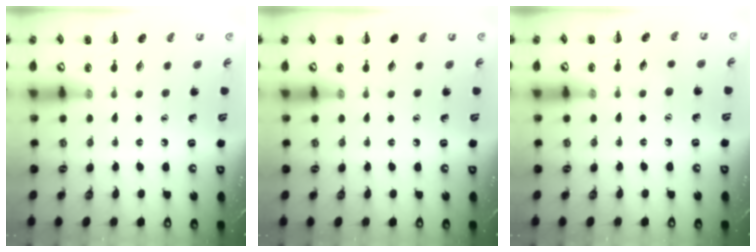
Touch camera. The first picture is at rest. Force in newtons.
{"total": 0.0}
{"total": 3.2, "press": 3.0, "slide": 0.8}